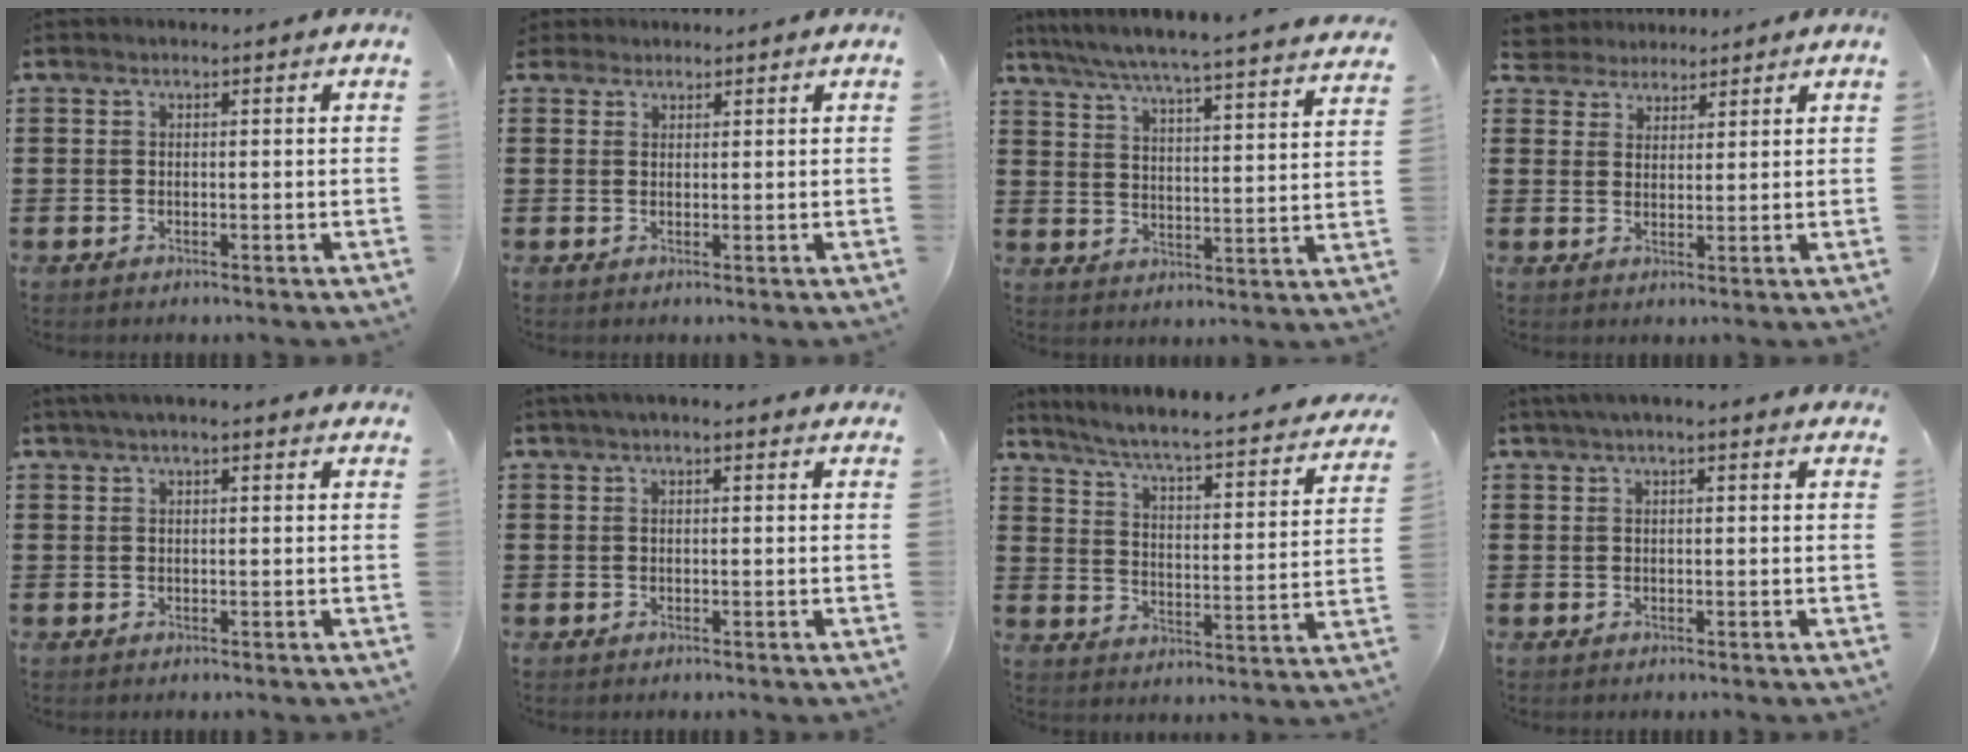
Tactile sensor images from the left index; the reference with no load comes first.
{"total": 1.3, "force": [1.1, 0.7, 0.0], "torque": [-0.004, 0.005, 0.022]}
{"total": 5.3, "force": [4.8, -0.8, 1.9], "torque": [-0.059, -0.042, 0.076]}
{"total": 3.2, "force": [2.8, 1.5, -0.4], "torque": [-0.009, -0.002, 0.052]}
{"total": 2.3, "force": [1.7, 0.7, 1.4], "torque": [-0.031, 0.007, 0.030]}
{"total": 1.7, "force": [1.1, 0.6, 1.2], "torque": [-0.025, 0.007, 0.019]}
{"total": 4.0, "force": [3.3, -0.3, 2.3], "torque": [-0.065, -0.036, 0.043]}
{"total": 2.2, "force": [1.5, 0.5, 1.5], "torque": [-0.033, 0.007, 0.026]}